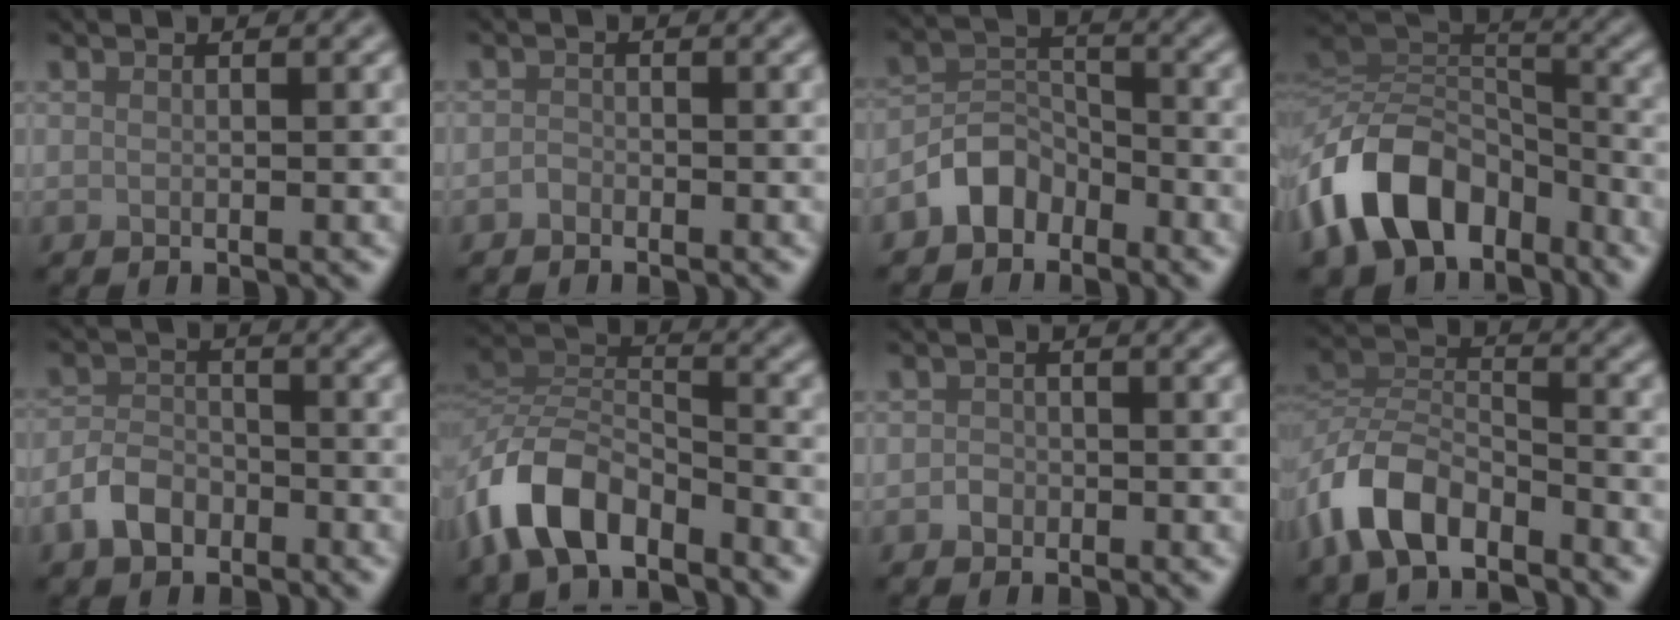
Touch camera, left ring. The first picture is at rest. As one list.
[{"total": 0.7, "force": [-0.5, 0.4, 0.2], "torque": [-0.002, 0.000, -0.013]}, {"total": 3.6, "force": [-2.6, 2.2, 1.2], "torque": [-0.014, 0.011, -0.059]}, {"total": 11.3, "force": [-6.2, 7.2, 6.1], "torque": [-0.112, 0.009, -0.129]}, {"total": 3.3, "force": [-2.1, 2.0, 1.6], "torque": [-0.027, 0.006, -0.051]}, {"total": 7.3, "force": [-4.8, 3.6, 4.1], "torque": [-0.073, 0.001, -0.103]}, {"total": 0.9, "force": [-0.4, 0.8, 0.2], "torque": [0.002, -0.001, -0.010]}, {"total": 6.6, "force": [-4.5, 3.3, 3.6], "torque": [-0.064, 0.002, -0.097]}]